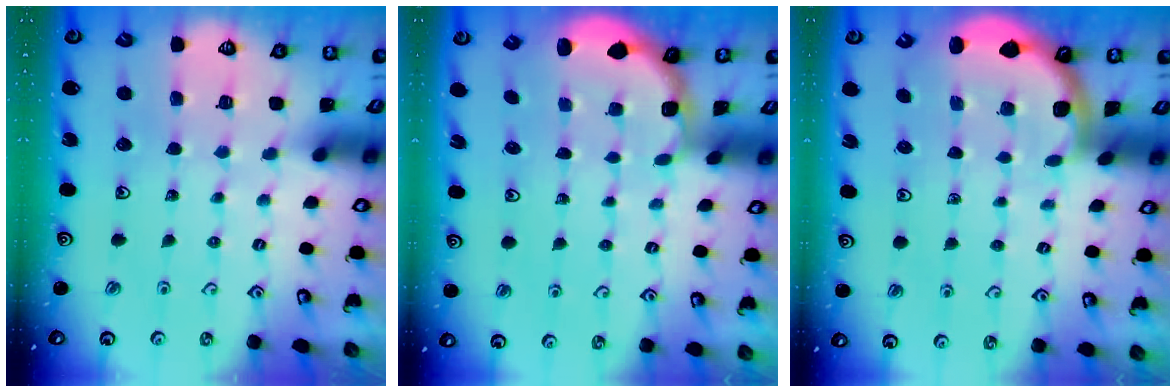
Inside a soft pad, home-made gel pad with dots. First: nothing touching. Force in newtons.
{"total": 1.8, "press": 1.6, "slide": 0.7}
{"total": 1.9, "press": 1.9, "slide": 0.0}